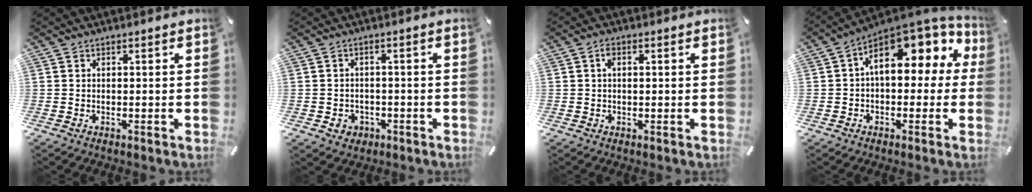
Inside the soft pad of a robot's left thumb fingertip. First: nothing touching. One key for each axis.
{"total": 3.3, "fx": -1.0, "fy": 3.0, "fz": 0.9, "tx": -0.007, "ty": 0.000, "tz": -0.019}
{"total": 1.8, "fx": 0.5, "fy": 0.9, "fz": 1.5, "tx": -0.031, "ty": 0.006, "tz": 0.007}
{"total": 12.1, "fx": 5.2, "fy": 6.8, "fz": 8.6, "tx": -0.129, "ty": -0.036, "tz": 0.094}